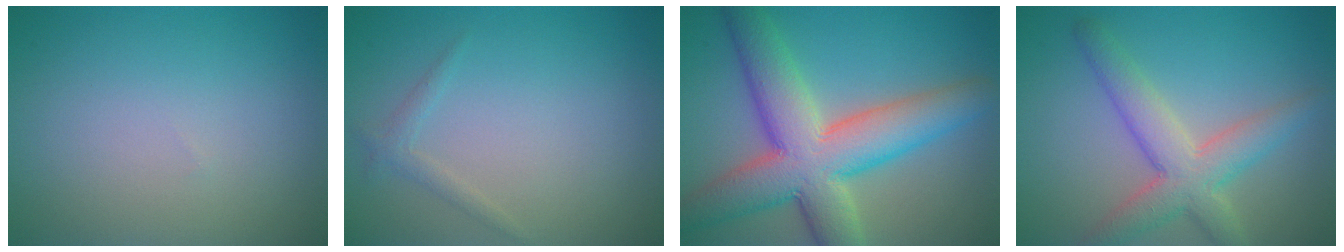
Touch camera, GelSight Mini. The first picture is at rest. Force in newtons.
{"total": 1.1, "press": 1.1, "slide": 0.1}
{"total": 10.4, "press": 10.4, "slide": 0.5}
{"total": 5.2, "press": 5.2, "slide": 0.5}